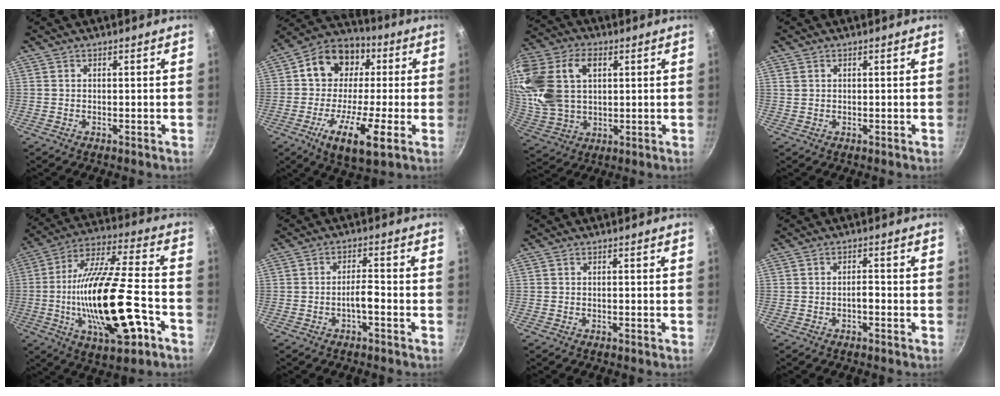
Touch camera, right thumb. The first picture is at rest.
{"total": 18.1, "force": [-1.8, 11.7, 13.6], "torque": [-0.197, 0.045, -0.046]}
{"total": 21.1, "force": [5.7, 14.2, 14.6], "torque": [-0.311, 0.007, 0.112]}
{"total": 1.2, "force": [0.5, 0.9, 0.5], "torque": [-0.009, 0.003, 0.010]}
{"total": 24.3, "force": [-6.8, 8.2, 21.9], "torque": [-0.386, 0.023, -0.115]}
{"total": 3.1, "force": [-1.6, 0.7, 2.5], "torque": [-0.046, 0.020, -0.029]}
{"total": 0.0}
{"total": 1.7, "force": [-0.8, 0.7, 1.3], "torque": [-0.015, 0.013, -0.015]}